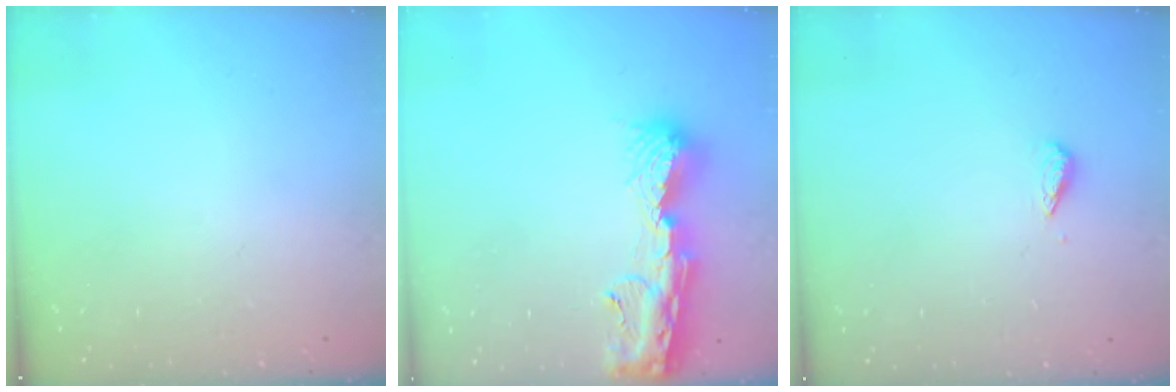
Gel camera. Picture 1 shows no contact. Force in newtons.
{"total": 13.0, "press": 12.9, "slide": 1.3}
{"total": 2.7, "press": 2.7, "slide": 0.6}